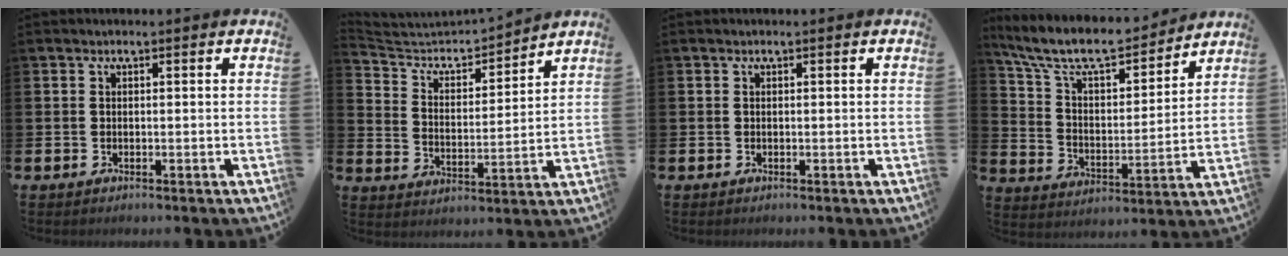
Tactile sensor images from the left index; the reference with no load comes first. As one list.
[{"total": 5.0, "force": [4.8, 1.1, 0.9], "torque": [-0.048, -0.041, 0.077]}, {"total": 0.0}, {"total": 9.7, "force": [8.8, 2.5, 3.3], "torque": [-0.113, -0.054, 0.154]}]